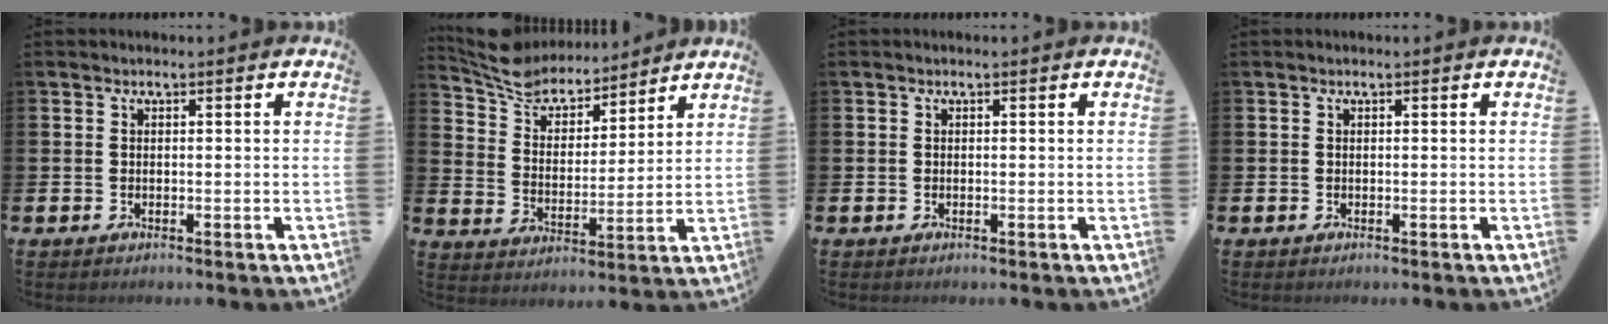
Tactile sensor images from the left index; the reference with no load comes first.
{"total": 8.1, "force": [7.6, 2.6, 1.2], "torque": [-0.064, -0.045, 0.137]}
{"total": 0.0}
{"total": 0.0}